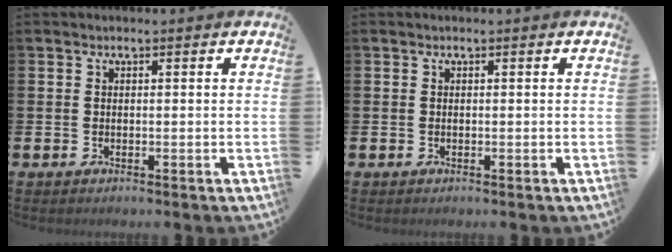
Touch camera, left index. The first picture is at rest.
{"total": 0.0}